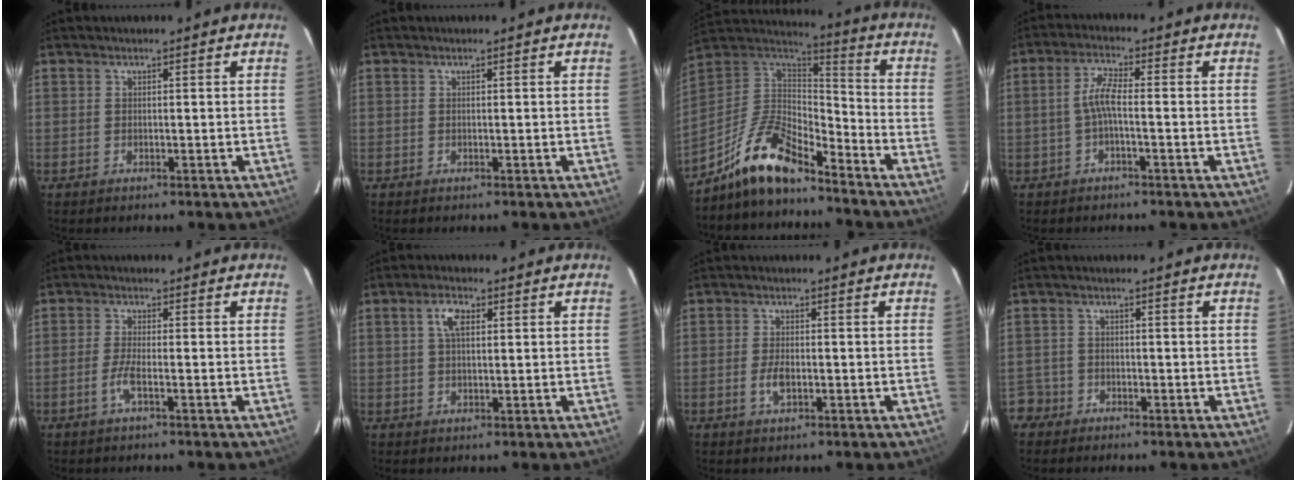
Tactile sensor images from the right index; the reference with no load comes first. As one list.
[{"total": 0.0}, {"total": 15.5, "force": [-11.8, 4.8, 8.8], "torque": [-0.193, 0.002, -0.229]}, {"total": 3.7, "force": [-1.0, 0.6, 3.6], "torque": [-0.078, 0.010, -0.022]}, {"total": 2.8, "force": [-1.4, 0.1, 2.4], "torque": [-0.056, -0.002, -0.031]}, {"total": 3.9, "force": [1.3, 1.9, 3.1], "torque": [-0.060, 0.010, 0.024]}, {"total": 3.1, "force": [-1.0, 1.5, 2.6], "torque": [-0.054, -0.002, -0.017]}, {"total": 3.5, "force": [-2.0, 2.9, -0.1], "torque": [-0.001, 0.021, -0.040]}]